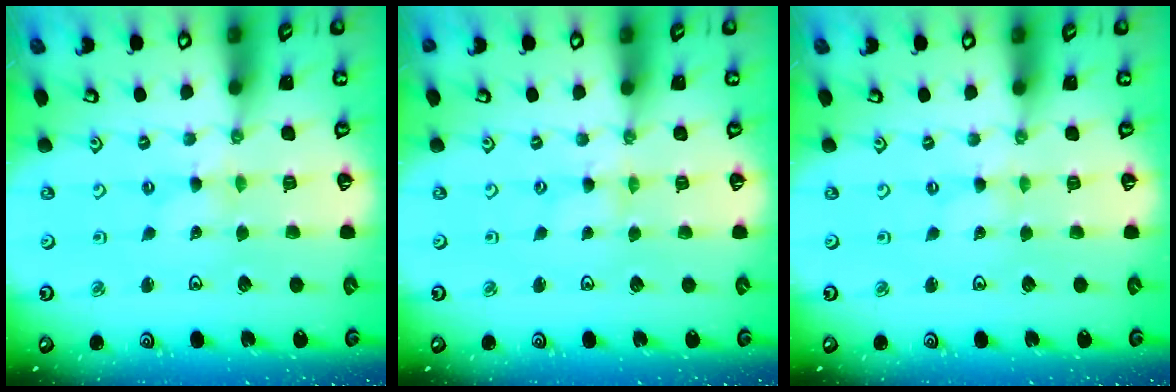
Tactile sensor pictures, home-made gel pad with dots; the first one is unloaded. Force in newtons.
{"total": 1.1, "press": 1.0, "slide": 0.1}
{"total": 0.0}